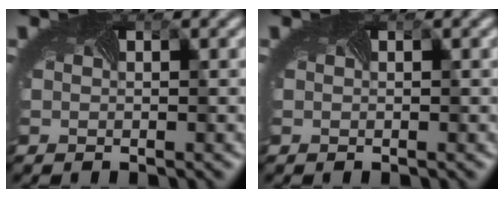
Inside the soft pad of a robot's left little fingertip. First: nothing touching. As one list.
[{"total": 0.0}]